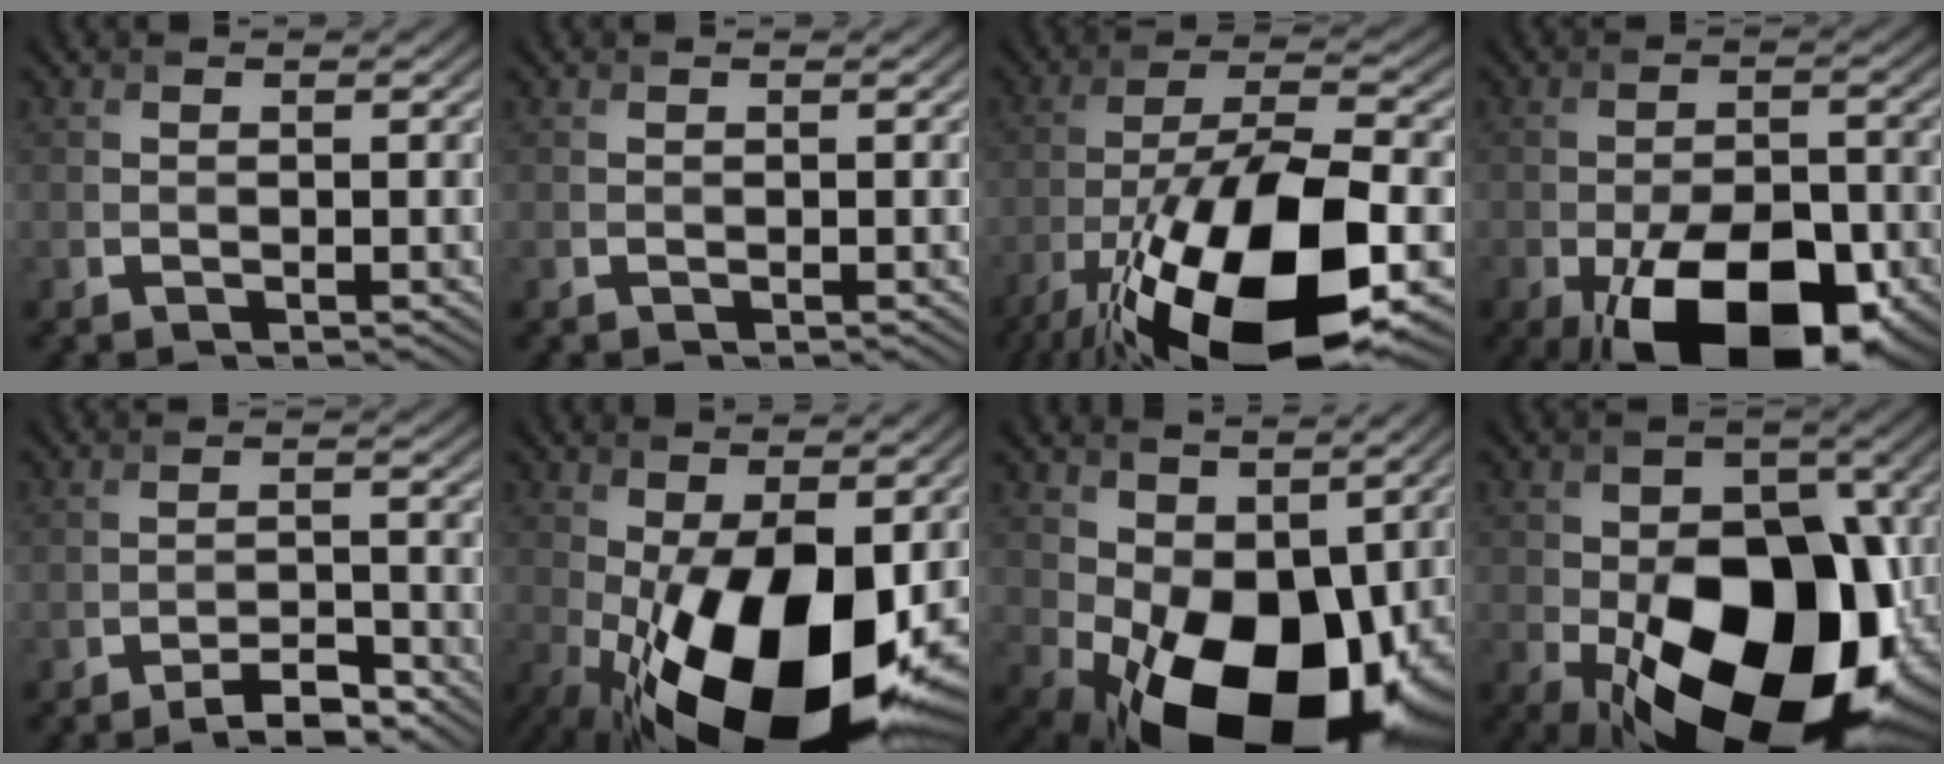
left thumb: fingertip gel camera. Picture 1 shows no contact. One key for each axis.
{"total": 0.0}
{"total": 19.7, "fx": -9.8, "fy": 6.7, "fz": 15.8, "tx": -0.291, "ty": -0.016, "tz": -0.171}
{"total": 15.9, "fx": -7.4, "fy": 8.0, "fz": 11.6, "tx": -0.195, "ty": -0.037, "tz": -0.108}
{"total": 4.1, "fx": -3.2, "fy": 1.0, "fz": 2.4, "tx": -0.040, "ty": 0.003, "tz": -0.055}
{"total": 18.6, "fx": -4.4, "fy": 8.8, "fz": 15.8, "tx": -0.283, "ty": -0.035, "tz": -0.061}
{"total": 17.3, "fx": -0.9, "fy": 10.5, "fz": 13.7, "tx": -0.227, "ty": -0.037, "tz": 0.004}
{"total": 19.8, "fx": -5.0, "fy": 12.4, "fz": 14.7, "tx": -0.207, "ty": -0.055, "tz": -0.056}